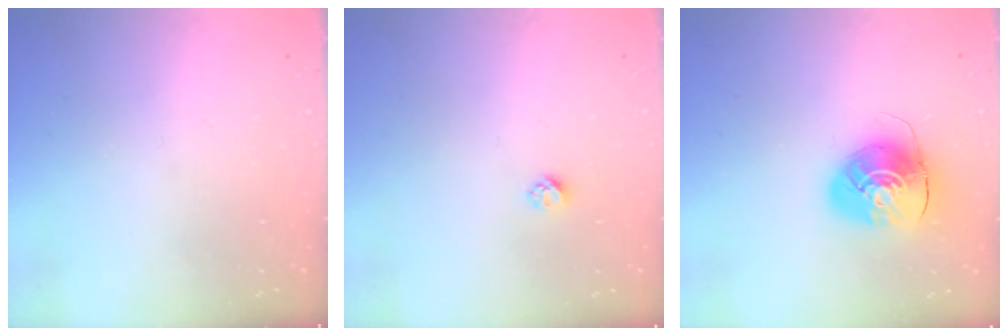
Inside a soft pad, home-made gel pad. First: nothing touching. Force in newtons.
{"total": 2.3, "press": 2.3, "slide": 0.2}
{"total": 9.1, "press": 9.1, "slide": 0.5}